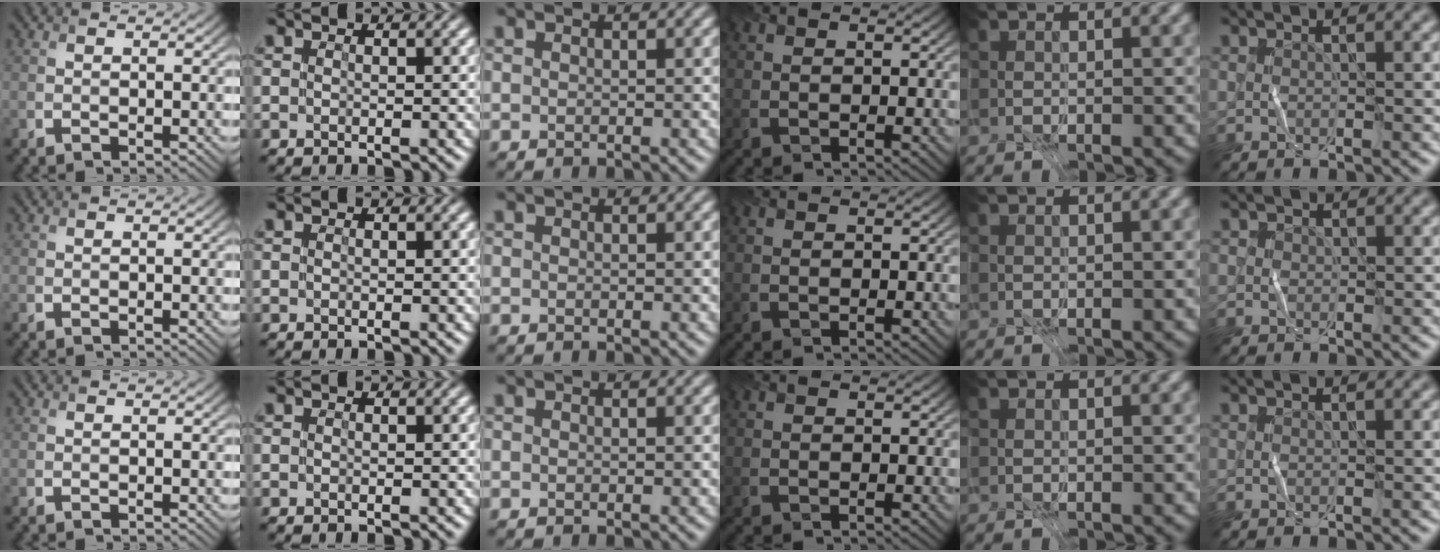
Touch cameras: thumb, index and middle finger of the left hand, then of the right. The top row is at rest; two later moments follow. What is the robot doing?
{"motion": "fold", "object": "coffee filter"}